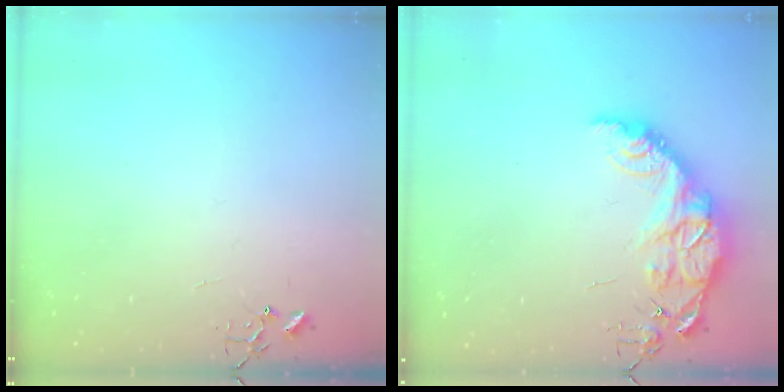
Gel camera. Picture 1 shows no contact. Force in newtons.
{"total": 14.8, "press": 14.7, "slide": 1.0}